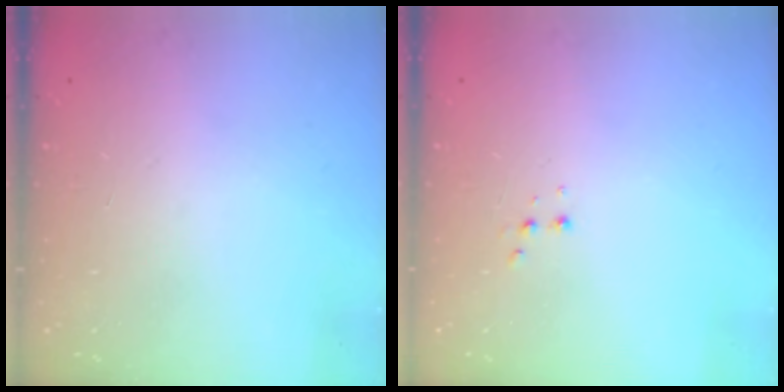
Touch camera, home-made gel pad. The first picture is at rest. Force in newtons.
{"total": 2.5, "press": 2.4, "slide": 0.8}